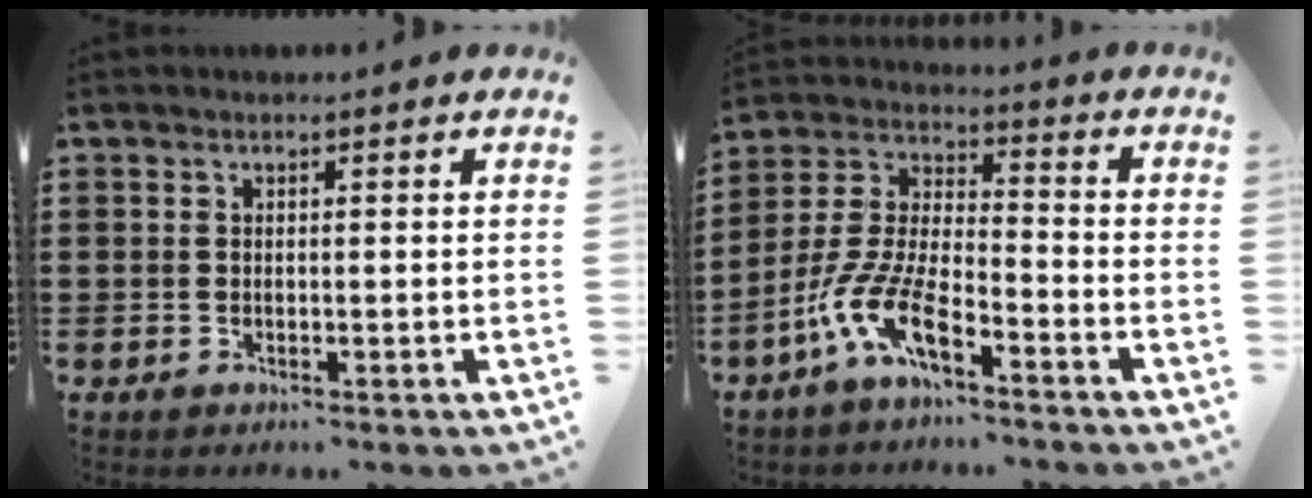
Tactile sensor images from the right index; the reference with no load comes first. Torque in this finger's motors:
{"motor_torque": [1.54, 0.60, 0.83, 0.21]}